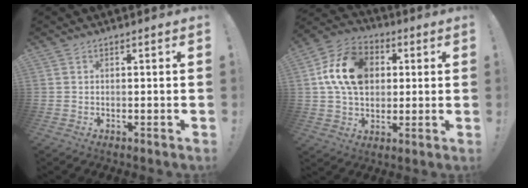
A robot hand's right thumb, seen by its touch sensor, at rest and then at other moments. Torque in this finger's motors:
{"motor_torque": [0.35, 0.35, 0.07, 0.07, 0.09]}